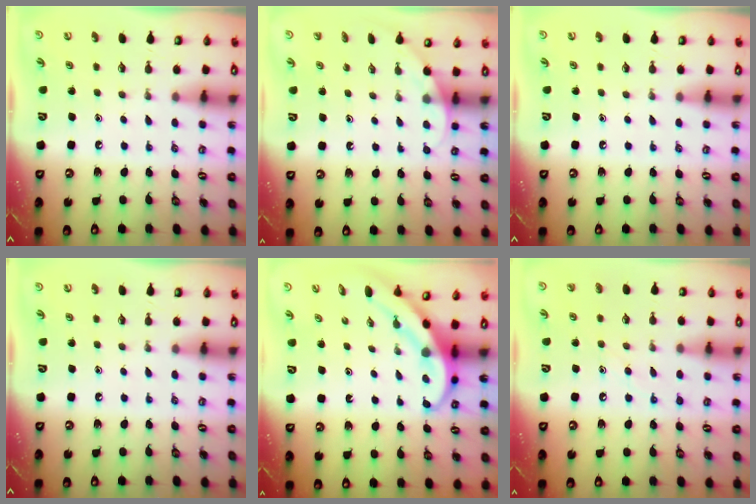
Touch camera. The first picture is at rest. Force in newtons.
{"total": 2.8, "press": 2.8, "slide": 0.1}
{"total": 0.0}
{"total": 0.0}
{"total": 3.8, "press": 3.8, "slide": 0.7}
{"total": 7.5, "press": 7.4, "slide": 0.6}